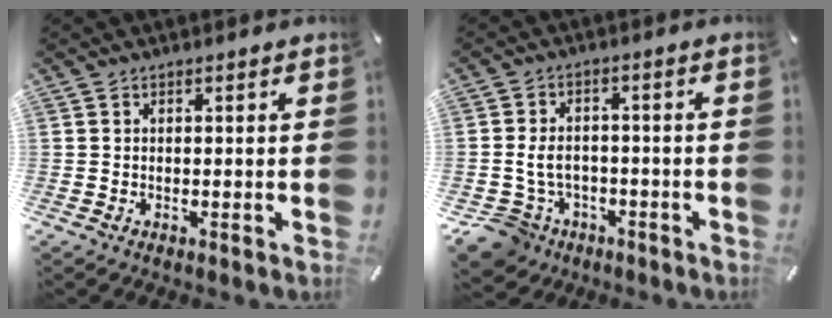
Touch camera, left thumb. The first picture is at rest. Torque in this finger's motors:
{"motor_torque": [0.05, 0.31, 0.19, 0.10, 0.09]}